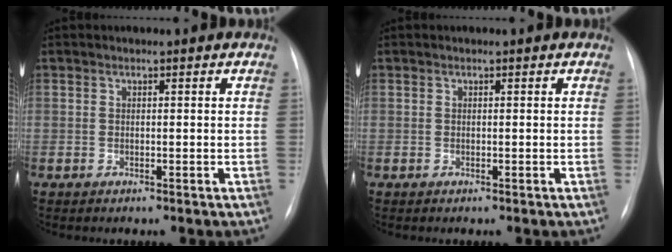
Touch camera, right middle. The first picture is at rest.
{"total": 0.0}